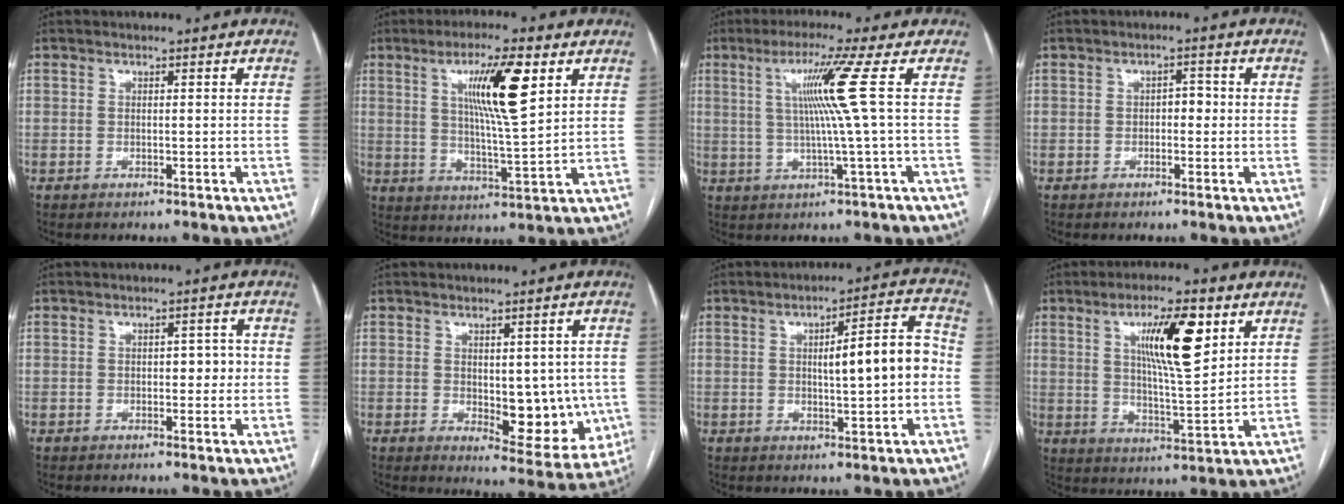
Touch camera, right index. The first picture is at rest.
{"total": 11.3, "force": [4.5, 0.8, 10.4], "torque": [-0.180, 0.000, 0.074]}
{"total": 8.1, "force": [1.7, -2.7, 7.4], "torque": [-0.135, 0.003, 0.039]}
{"total": 2.1, "force": [-0.2, 1.3, 1.7], "torque": [-0.020, 0.011, -0.006]}
{"total": 2.8, "force": [0.0, 1.6, 2.3], "torque": [-0.024, 0.008, -0.002]}
{"total": 10.5, "force": [-0.9, 5.0, 9.2], "torque": [-0.099, -0.008, 0.004]}
{"total": 9.4, "force": [0.1, 1.5, 9.3], "torque": [-0.129, 0.023, 0.003]}
{"total": 11.8, "force": [4.9, 2.0, 10.5], "torque": [-0.180, 0.001, 0.082]}